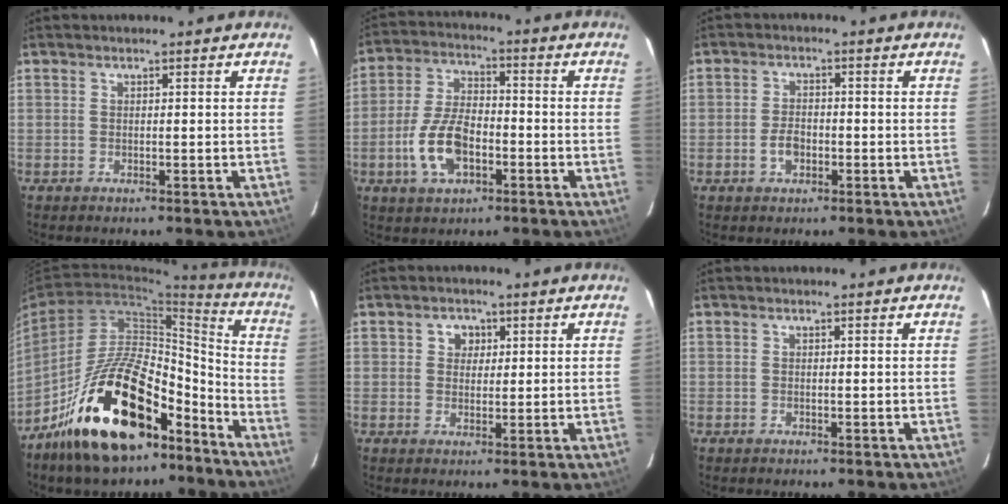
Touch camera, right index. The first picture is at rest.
{"total": 11.1, "force": [-3.8, 5.9, 8.5], "torque": [-0.181, 0.006, -0.067]}
{"total": 3.6, "force": [-1.3, 2.4, 2.4], "torque": [-0.046, 0.003, -0.021]}
{"total": 23.7, "force": [-15.6, 10.4, 14.5], "torque": [-0.246, 0.029, -0.240]}
{"total": 2.9, "force": [0.9, 2.6, 0.7], "torque": [-0.005, 0.009, 0.015]}
{"total": 0.0}